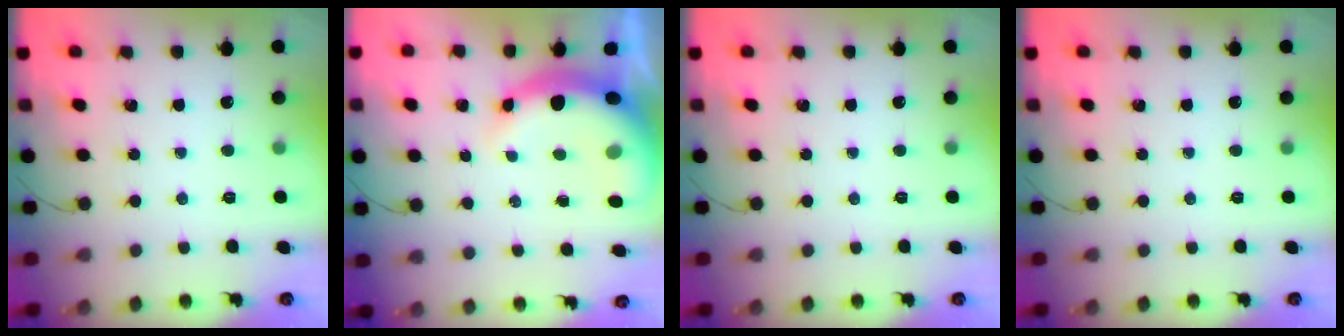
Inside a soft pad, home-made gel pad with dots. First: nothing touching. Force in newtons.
{"total": 10.5, "press": 10.2, "slide": 2.2}
{"total": 0.0}
{"total": 0.0}